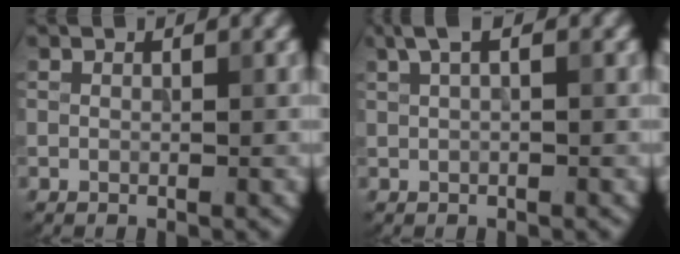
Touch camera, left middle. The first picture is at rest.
{"total": 1.8, "force": [0.9, 0.5, 1.4], "torque": [-0.026, 0.006, 0.016]}